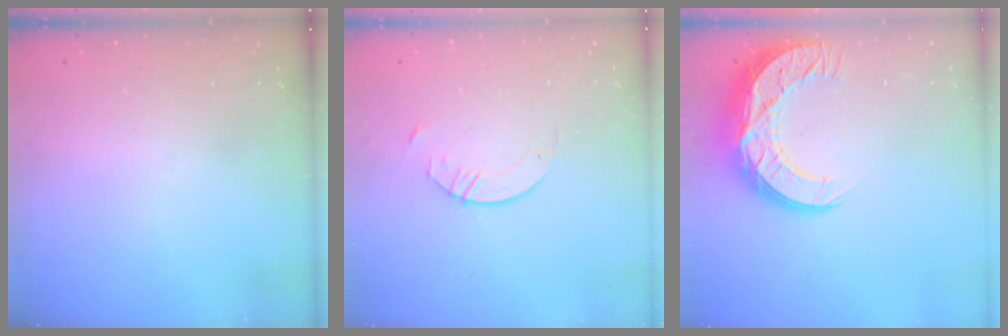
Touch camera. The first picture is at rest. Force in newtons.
{"total": 2.9, "press": 2.9, "slide": 0.3}
{"total": 16.0, "press": 16.0, "slide": 1.3}